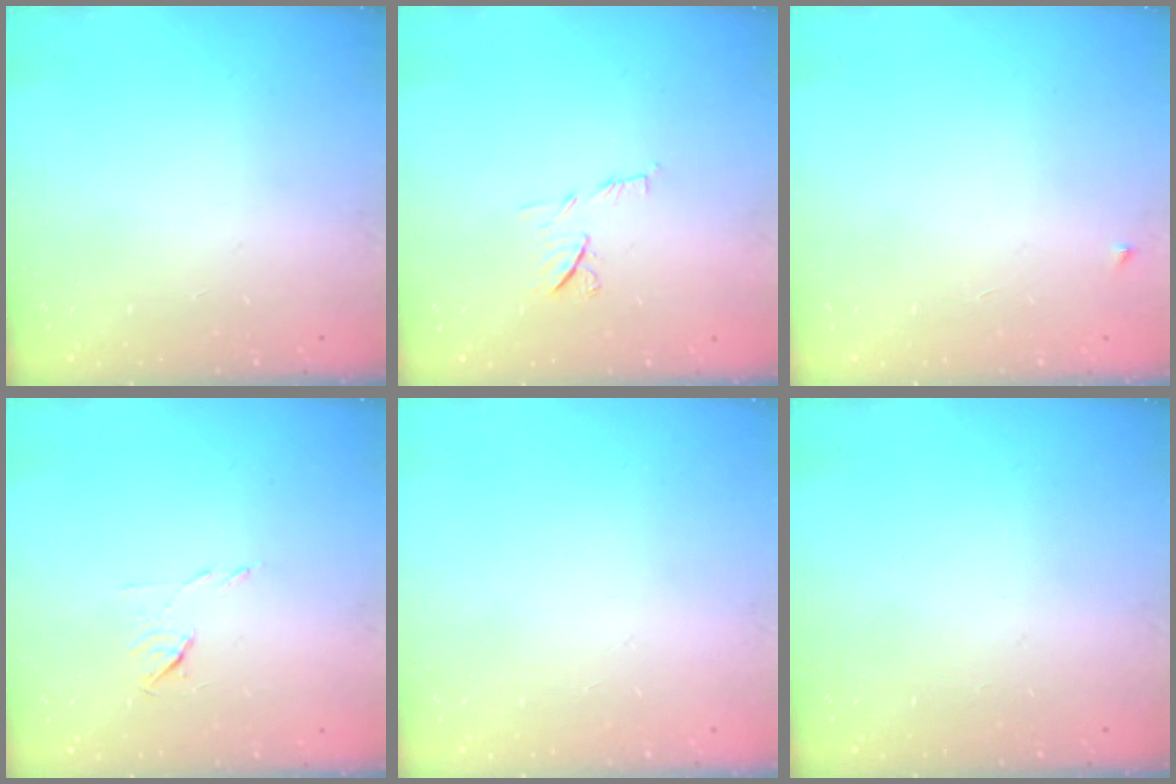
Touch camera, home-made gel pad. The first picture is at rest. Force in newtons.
{"total": 6.2, "press": 6.2, "slide": 0.7}
{"total": 2.5, "press": 2.4, "slide": 0.4}
{"total": 4.8, "press": 4.7, "slide": 1.0}
{"total": 0.0}
{"total": 0.0}